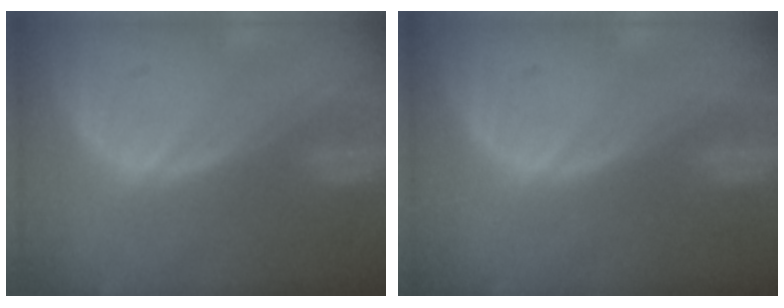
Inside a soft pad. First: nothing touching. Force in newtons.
{"total": 0.0}